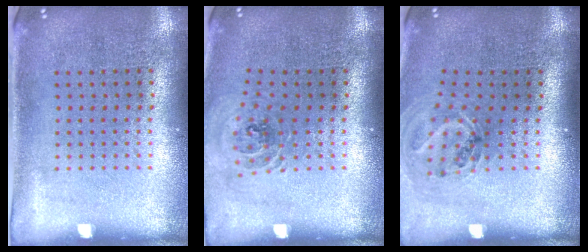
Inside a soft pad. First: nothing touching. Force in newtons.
{"total": 0.9, "press": 0.9, "slide": 0.1}
{"total": 1.1, "press": 1.1, "slide": 0.4}